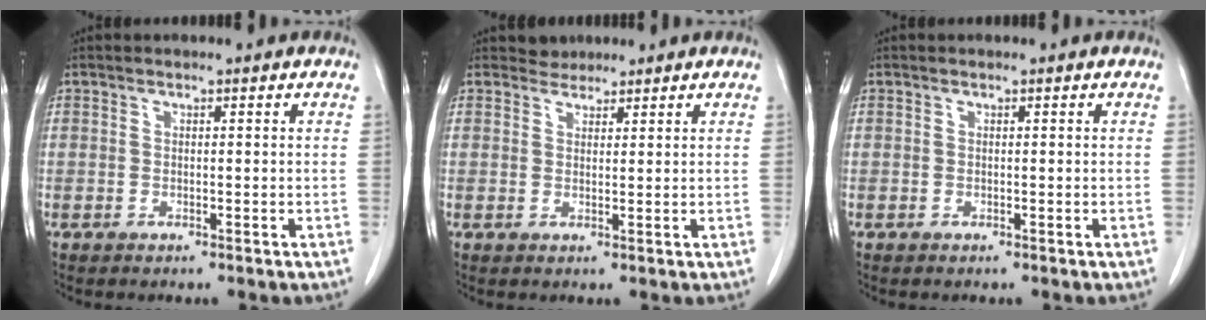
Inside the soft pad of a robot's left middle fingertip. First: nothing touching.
{"total": 1.8, "force": [1.7, 0.7, -0.4], "torque": [0.004, 0.003, 0.027]}
{"total": 0.0}